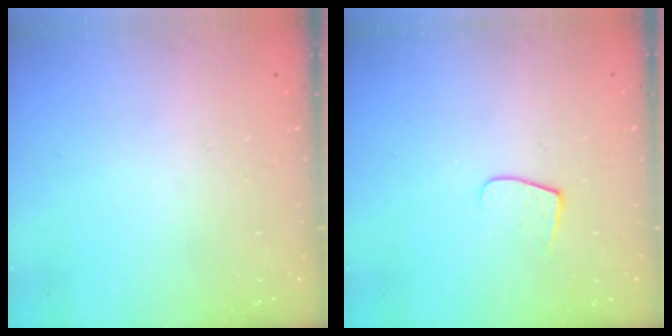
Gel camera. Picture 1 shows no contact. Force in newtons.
{"total": 5.8, "press": 5.8, "slide": 0.7}